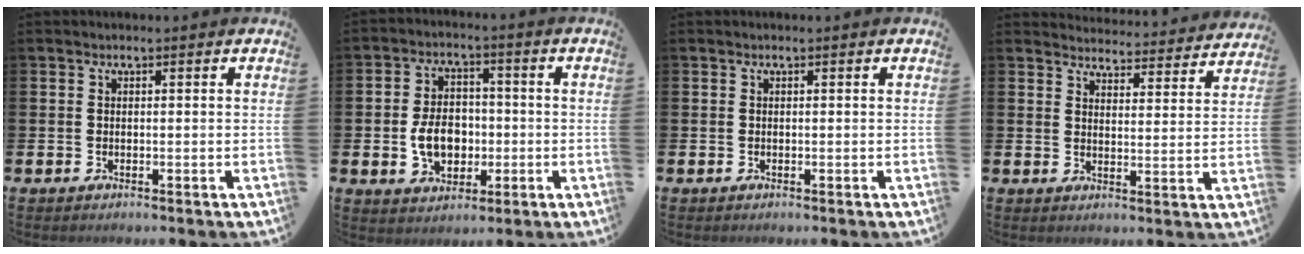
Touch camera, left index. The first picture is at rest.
{"total": 6.3, "force": [-1.1, 4.7, 4.1], "torque": [-0.074, 0.004, -0.026]}
{"total": 0.0}
{"total": 4.1, "force": [4.1, 0.6, 0.1], "torque": [-0.013, -0.035, 0.069]}